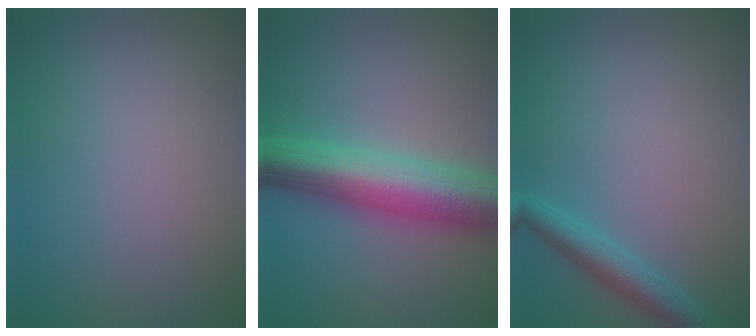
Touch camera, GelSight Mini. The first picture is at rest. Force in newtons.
{"total": 9.3, "press": 9.3, "slide": 0.3}
{"total": 2.6, "press": 2.6, "slide": 0.2}